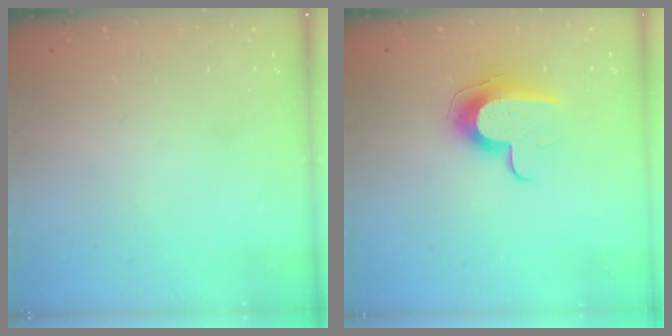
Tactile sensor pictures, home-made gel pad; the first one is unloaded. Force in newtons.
{"total": 10.3, "press": 10.3, "slide": 0.3}